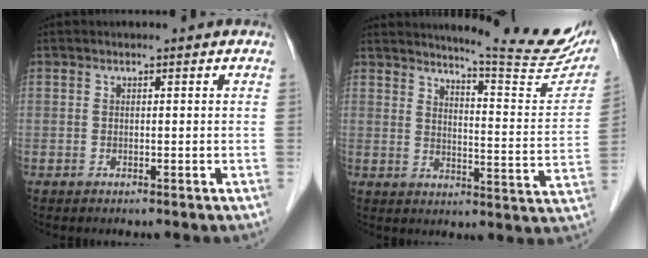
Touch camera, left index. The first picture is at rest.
{"total": 16.9, "force": [15.5, 0.4, 6.8], "torque": [-0.095, -0.080, 0.182]}